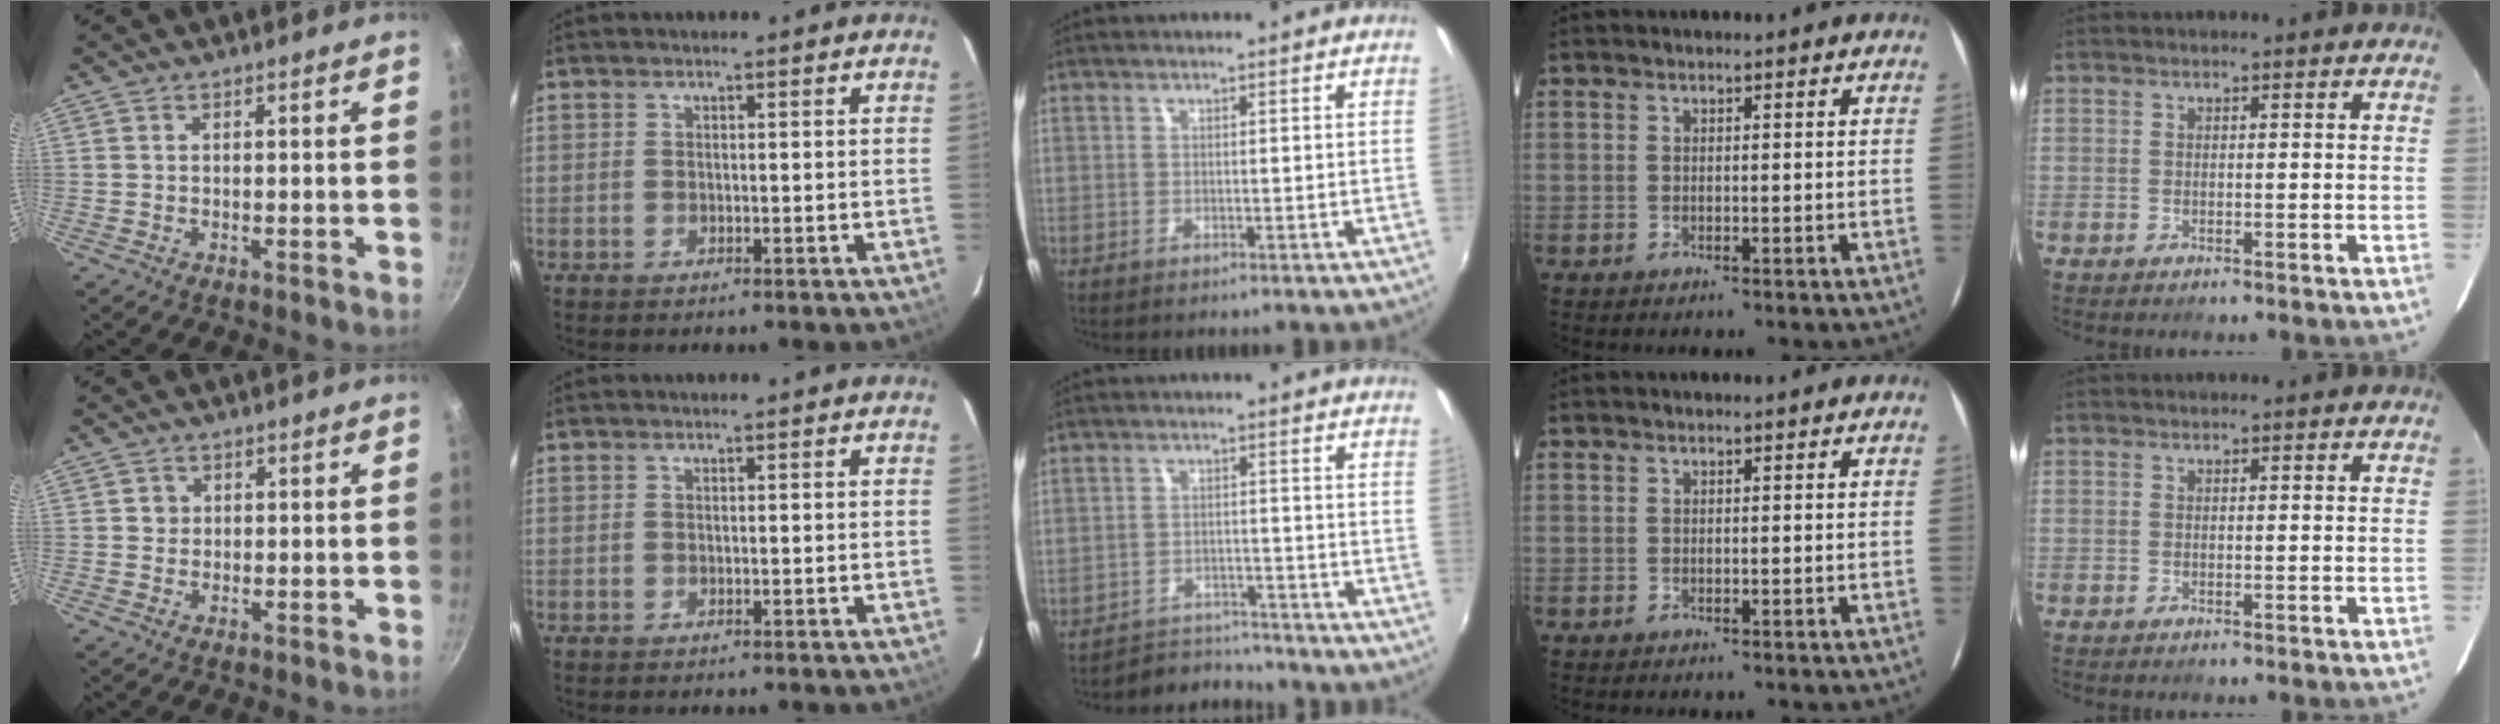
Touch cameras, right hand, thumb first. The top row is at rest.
{"thumb": {"total": 1.9, "force": [0.3, 1.8, 0.4], "torque": [0.005, 0.003, 0.001]}, "middle": {"total": 5.6, "force": [-5.4, 1.5, -0.6], "torque": [-0.001, 0.014, -0.085]}}